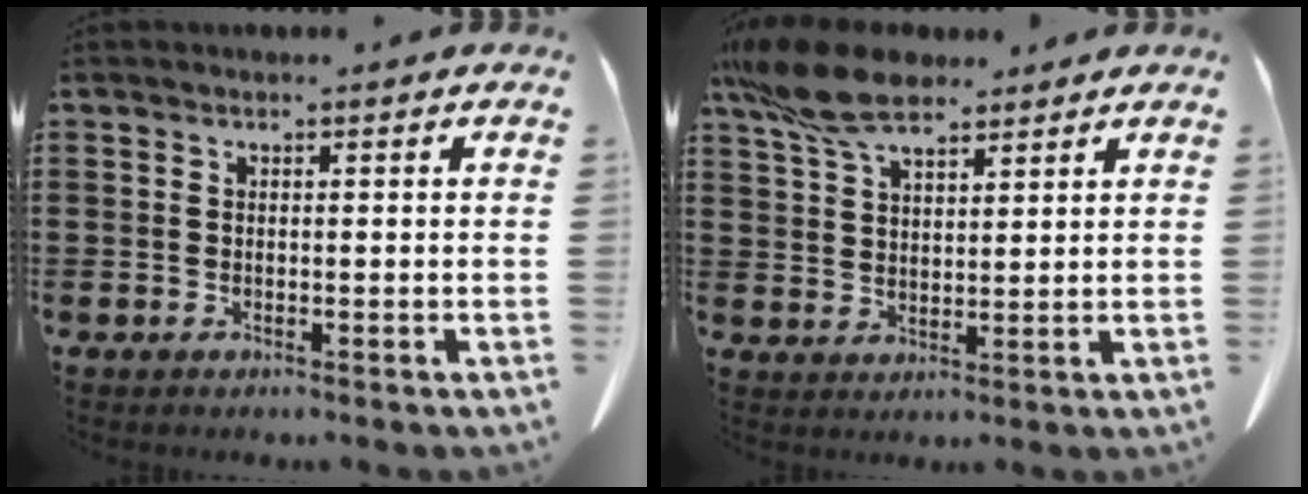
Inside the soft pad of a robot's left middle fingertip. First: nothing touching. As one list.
[{"total": 10.1, "force": [7.5, 3.5, 5.8], "torque": [-0.140, -0.010, 0.141]}]